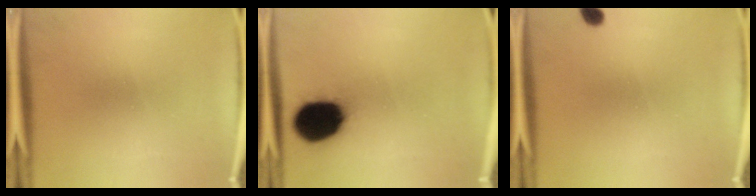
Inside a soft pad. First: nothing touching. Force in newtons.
{"total": 17.9}
{"total": 1.7}